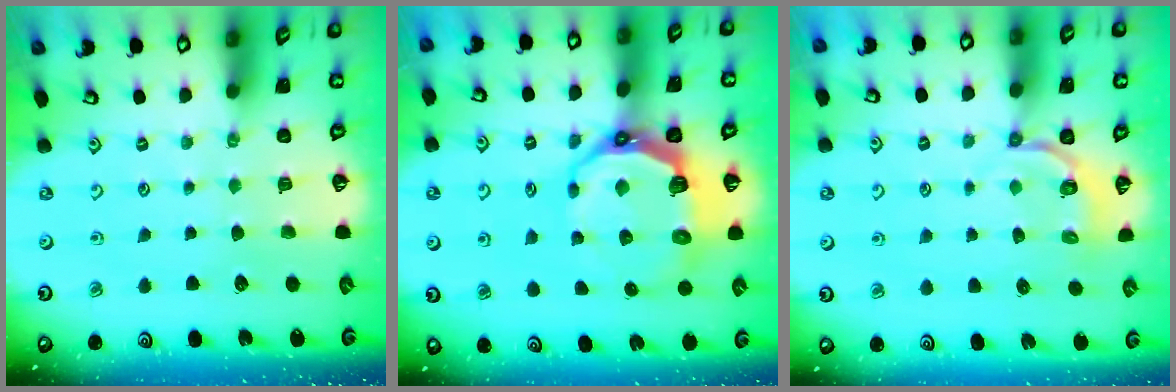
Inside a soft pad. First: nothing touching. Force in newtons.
{"total": 11.4, "press": 10.1, "slide": 5.4}
{"total": 4.1, "press": 3.3, "slide": 2.6}